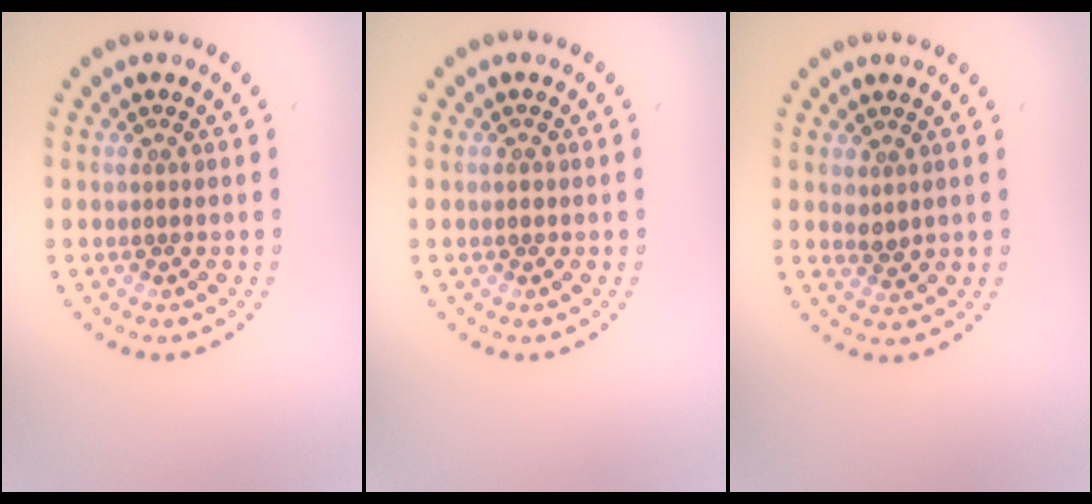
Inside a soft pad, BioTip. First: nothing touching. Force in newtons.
{"total": 0.8, "press": 0.8, "slide": 0.1}
{"total": 1.0, "press": 0.9, "slide": 0.4}